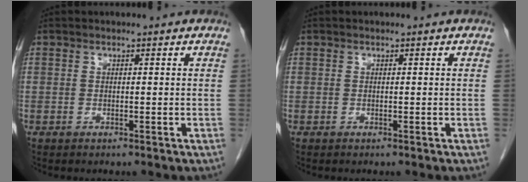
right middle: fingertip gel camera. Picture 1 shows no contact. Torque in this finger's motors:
{"motor_torque": [-0.08, -0.06, -0.01, -0.01]}